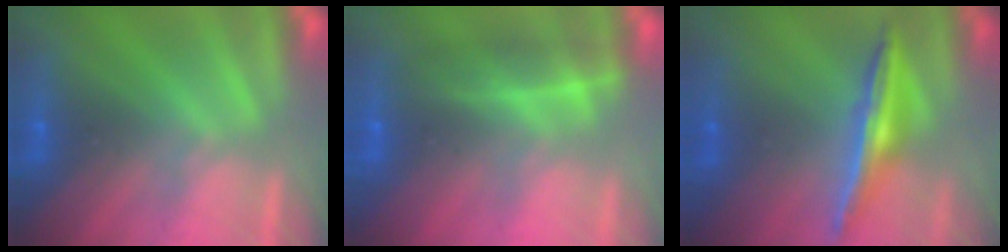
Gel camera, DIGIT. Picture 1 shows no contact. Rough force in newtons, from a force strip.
{"total": 2.0}
{"total": 1.5}